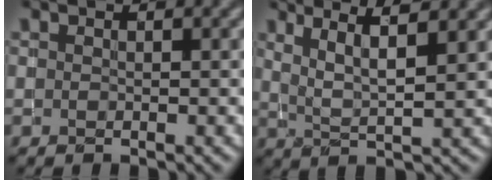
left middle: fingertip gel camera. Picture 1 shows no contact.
{"total": 4.5, "force": [2.3, 0.8, 3.7], "torque": [-0.065, 0.001, 0.042]}